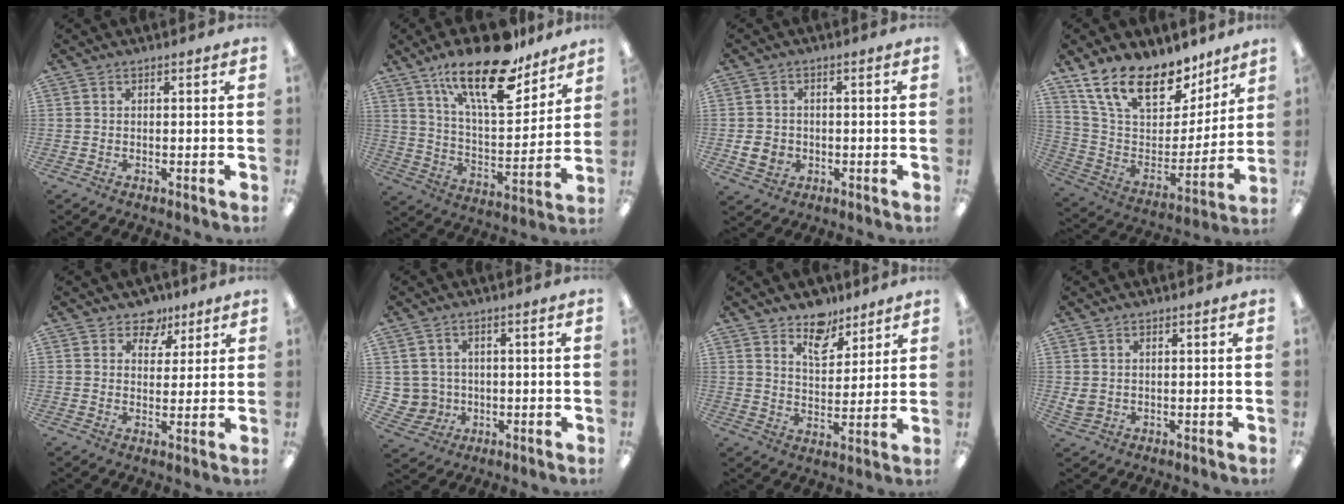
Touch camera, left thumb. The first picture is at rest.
{"total": 22.2, "force": [15.2, 8.1, 14.0], "torque": [-0.225, -0.090, 0.256]}
{"total": 4.7, "force": [-1.0, 4.2, 2.0], "torque": [-0.032, 0.004, -0.018]}
{"total": 19.9, "force": [14.2, 9.4, 10.3], "torque": [-0.197, -0.089, 0.260]}
{"total": 7.4, "force": [5.1, 4.9, 1.9], "torque": [-0.019, -0.029, 0.091]}
{"total": 5.1, "force": [0.8, 5.1, 0.3], "torque": [-0.017, 0.001, 0.023]}
{"total": 9.3, "force": [7.1, 5.0, 3.2], "torque": [-0.033, -0.044, 0.128]}
{"total": 2.6, "force": [1.2, 2.0, 1.1], "torque": [-0.022, 0.002, 0.023]}